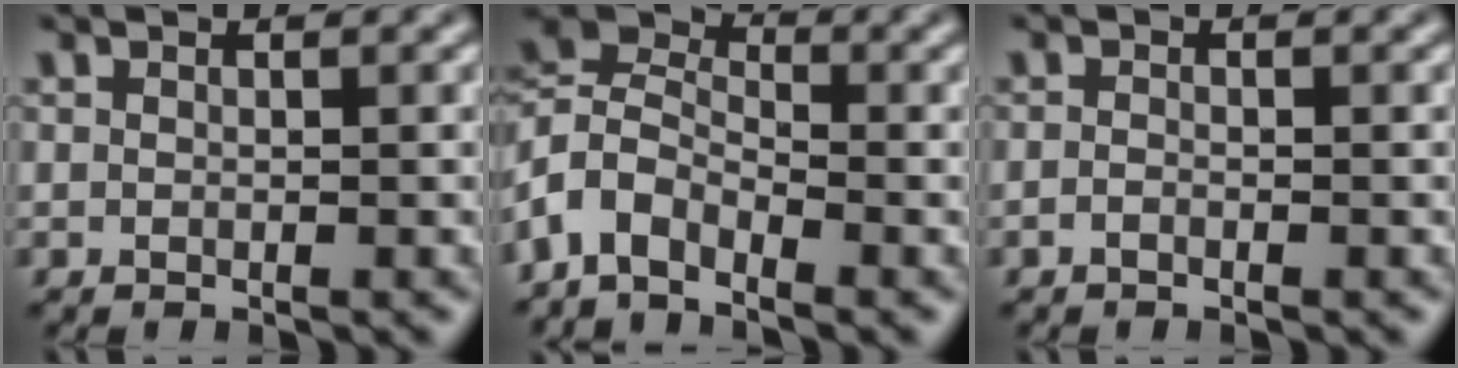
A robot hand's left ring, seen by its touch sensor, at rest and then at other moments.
{"total": 5.3, "force": [-3.1, 3.0, 3.0], "torque": [-0.066, 0.006, -0.082]}
{"total": 0.6, "force": [-0.4, 0.2, 0.4], "torque": [-0.008, -0.002, -0.010]}